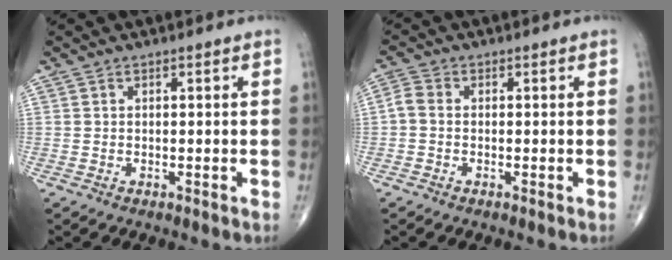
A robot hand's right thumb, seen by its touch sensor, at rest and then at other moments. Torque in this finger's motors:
{"motor_torque": [-0.09, 0.04, 0.25, -0.09, 0.01]}